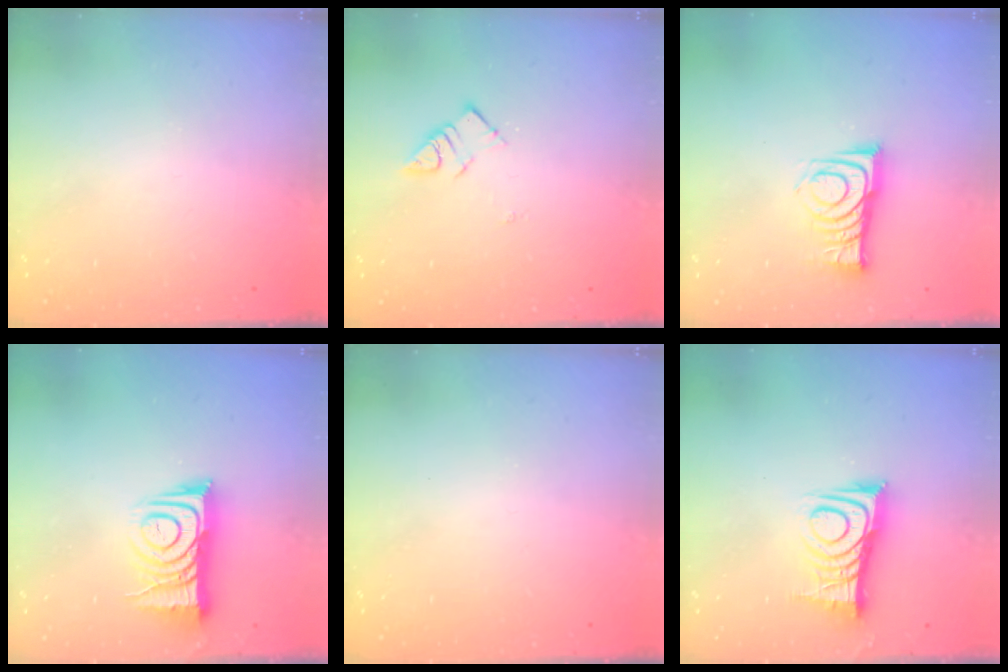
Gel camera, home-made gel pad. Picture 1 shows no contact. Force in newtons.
{"total": 5.0, "press": 5.0, "slide": 0.2}
{"total": 9.7, "press": 9.7, "slide": 0.4}
{"total": 11.3, "press": 11.2, "slide": 1.0}
{"total": 0.0}
{"total": 12.2, "press": 12.1, "slide": 0.9}